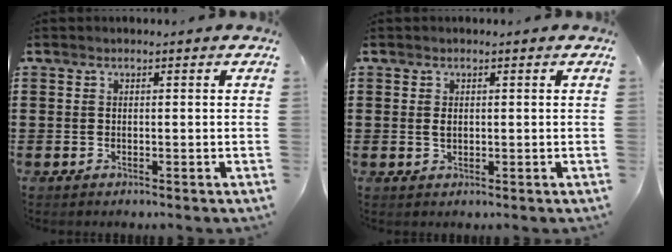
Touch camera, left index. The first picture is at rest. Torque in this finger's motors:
{"motor_torque": [0.50, 0.44, 0.27, 0.02]}